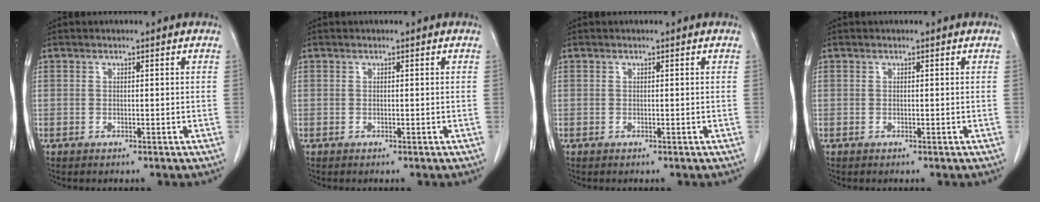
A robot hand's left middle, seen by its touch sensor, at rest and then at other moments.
{"total": 0.0}
{"total": 0.0}
{"total": 0.0}